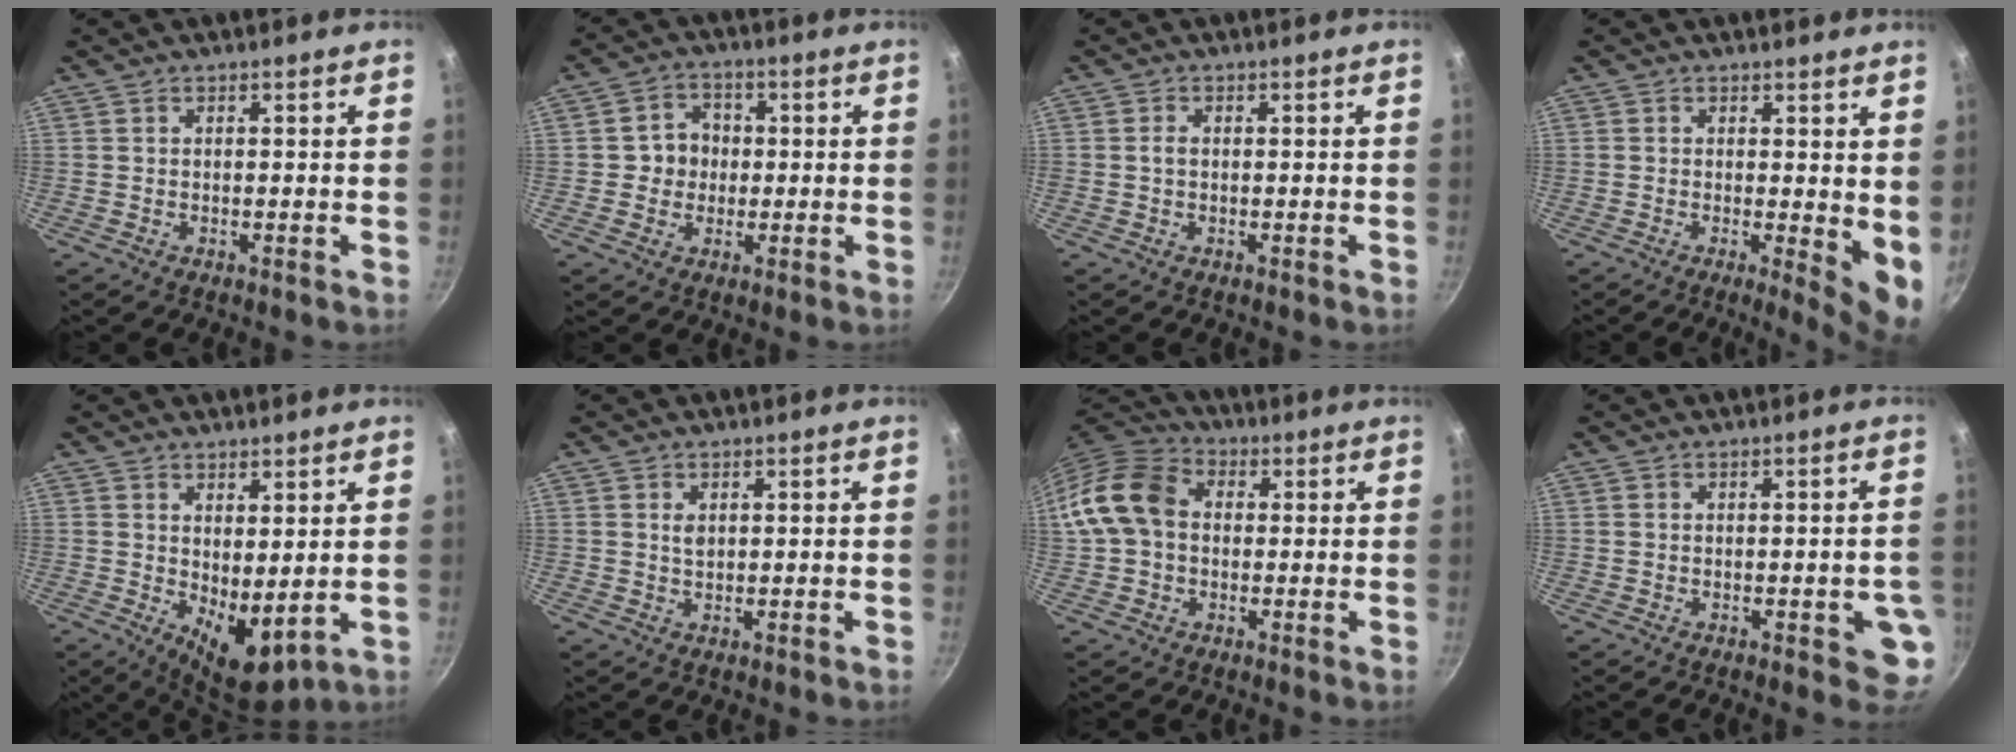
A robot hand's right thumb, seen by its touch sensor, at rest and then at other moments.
{"total": 5.9, "force": [0.0, 5.4, 2.3], "torque": [0.000, 0.009, -0.010]}
{"total": 1.2, "force": [-0.1, 0.9, 0.9], "torque": [-0.015, 0.006, -0.001]}
{"total": 6.2, "force": [0.4, 2.2, 5.8], "torque": [-0.071, -0.016, 0.005]}
{"total": 8.3, "force": [1.2, 3.7, 7.3], "torque": [-0.093, -0.033, 0.031]}
{"total": 1.6, "force": [0.4, 1.1, 1.0], "torque": [-0.015, -0.003, 0.007]}
{"total": 12.0, "force": [0.7, 9.2, 7.7], "torque": [-0.127, 0.029, -0.004]}
{"total": 6.2, "force": [-1.4, 2.7, 5.4], "torque": [-0.035, 0.008, -0.015]}